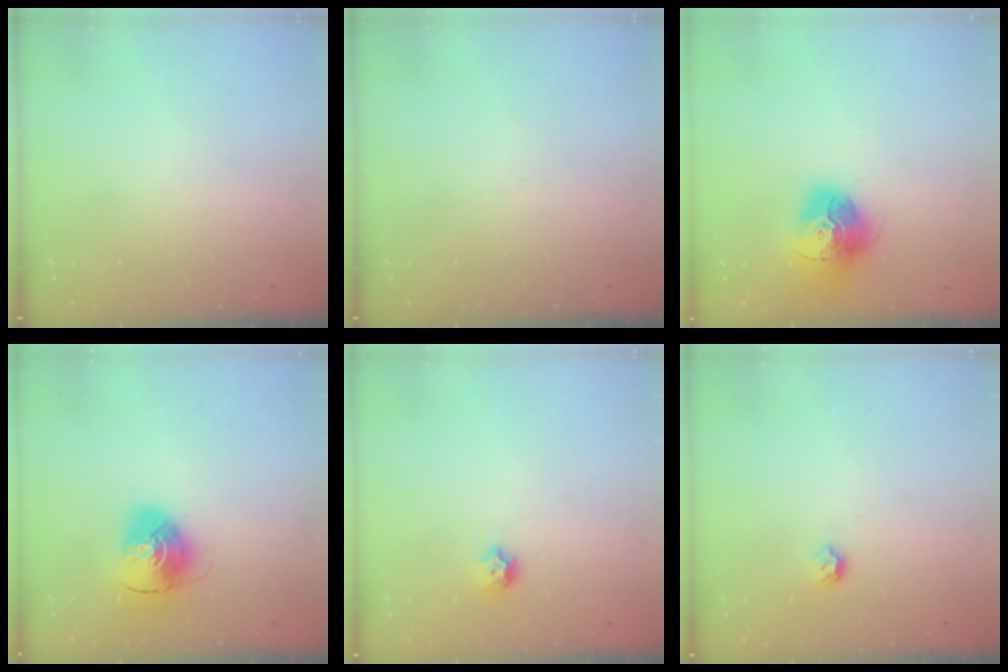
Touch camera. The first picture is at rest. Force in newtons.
{"total": 0.0}
{"total": 16.0, "press": 16.0, "slide": 1.5}
{"total": 10.1, "press": 10.1, "slide": 0.7}
{"total": 6.3, "press": 6.3, "slide": 0.8}
{"total": 4.8, "press": 4.7, "slide": 1.0}